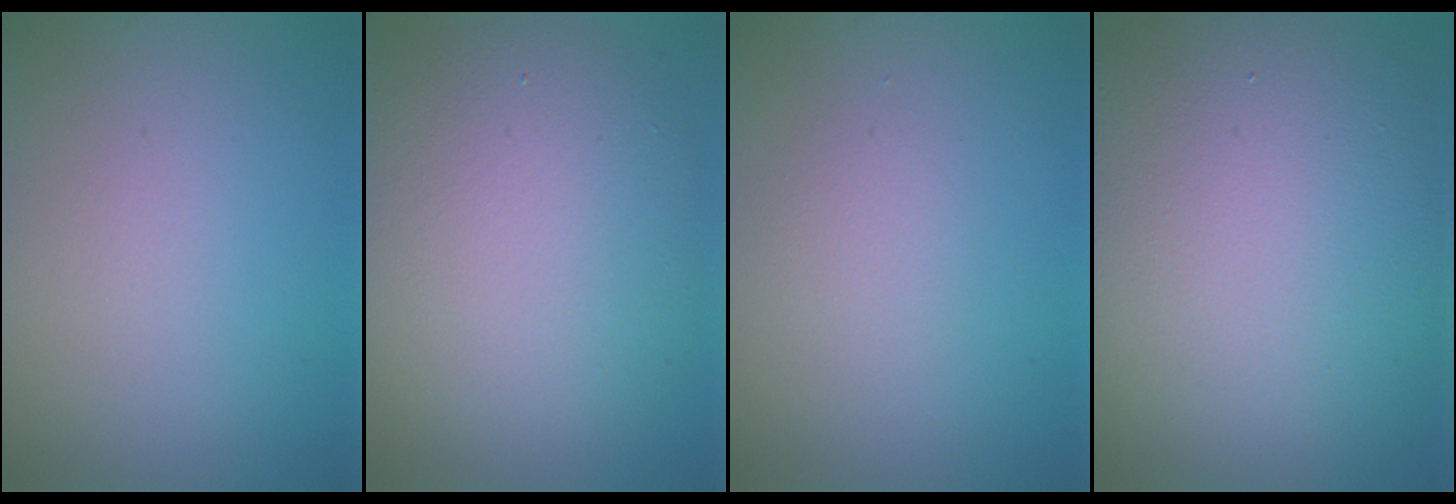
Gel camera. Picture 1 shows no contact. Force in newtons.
{"total": 9.9, "press": 9.9, "slide": 1.0}
{"total": 1.2, "press": 1.2, "slide": 0.0}
{"total": 15.4, "press": 15.4, "slide": 0.5}